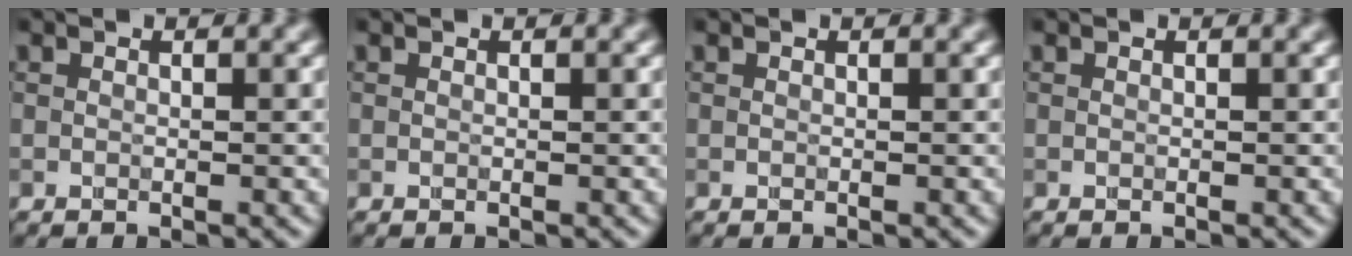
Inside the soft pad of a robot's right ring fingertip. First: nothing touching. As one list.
[{"total": 0.0}, {"total": 0.0}, {"total": 0.0}]